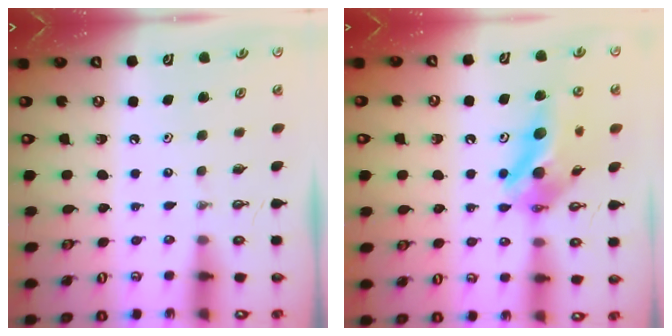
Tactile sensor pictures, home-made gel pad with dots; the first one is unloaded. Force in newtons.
{"total": 12.8, "press": 12.4, "slide": 3.0}